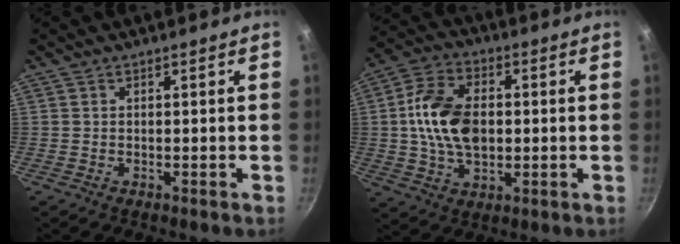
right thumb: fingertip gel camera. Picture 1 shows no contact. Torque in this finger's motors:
{"motor_torque": [1.93, 2.22, 1.61, -0.05, 0.21]}